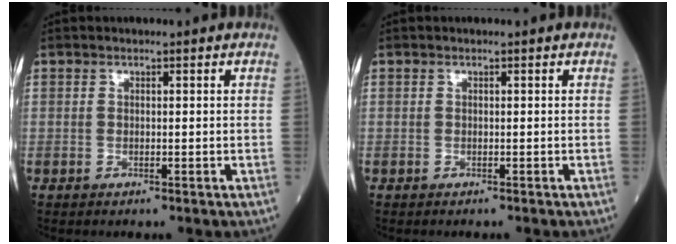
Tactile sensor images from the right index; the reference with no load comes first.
{"total": 0.6, "force": [-0.6, 0.1, 0.2], "torque": [0.000, 0.000, -0.010]}